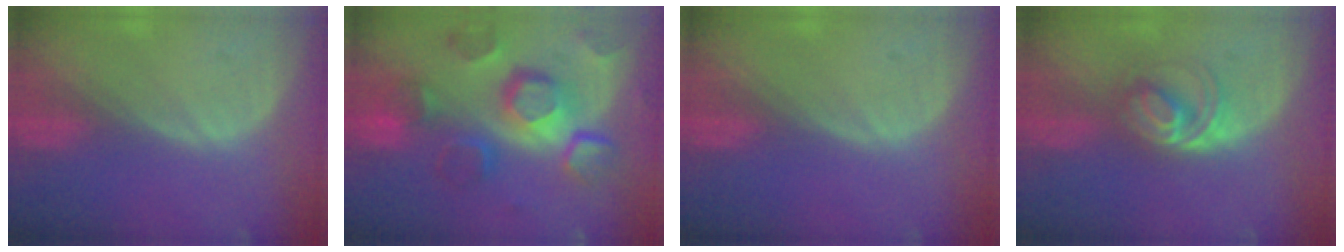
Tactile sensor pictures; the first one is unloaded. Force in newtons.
{"total": 12.3, "press": 10.7, "slide": 6.0}
{"total": 0.0}
{"total": 5.4, "press": 5.3, "slide": 1.1}